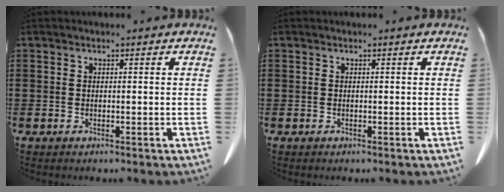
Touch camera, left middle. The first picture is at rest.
{"total": 0.0}